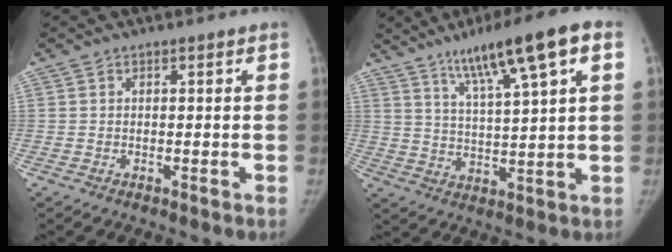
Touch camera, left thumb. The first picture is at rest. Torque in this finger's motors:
{"motor_torque": [0.17, 0.31, 0.30, -0.11, 0.10]}